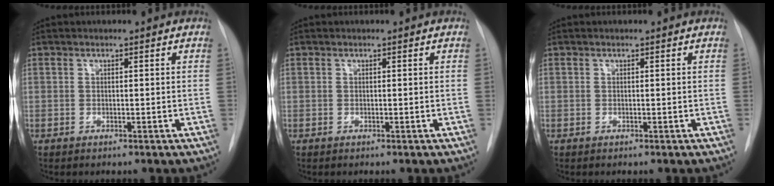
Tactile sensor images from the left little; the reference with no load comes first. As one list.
[{"total": 0.0}, {"total": 0.0}]